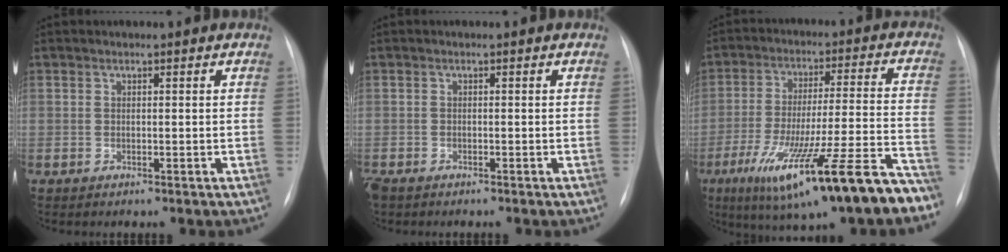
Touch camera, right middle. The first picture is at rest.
{"total": 2.5, "force": [-2.0, 1.0, 1.2], "torque": [-0.025, -0.006, -0.030]}
{"total": 21.6, "force": [-13.5, 1.4, 16.7], "torque": [-0.230, -0.029, -0.215]}